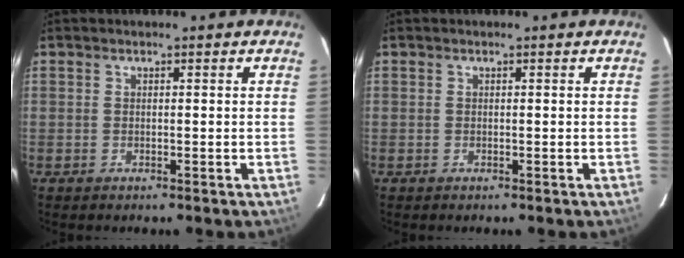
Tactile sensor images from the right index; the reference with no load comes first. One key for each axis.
{"total": 0.0}